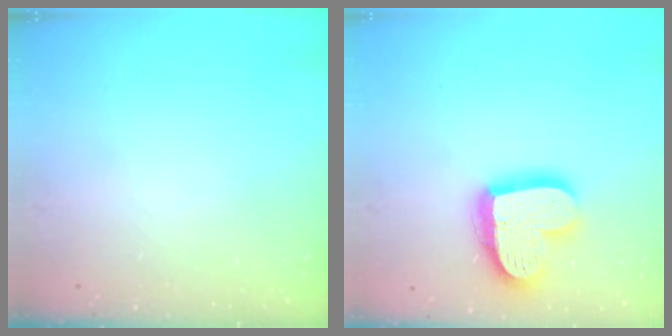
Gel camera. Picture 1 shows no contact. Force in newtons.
{"total": 18.7, "press": 18.7, "slide": 1.5}